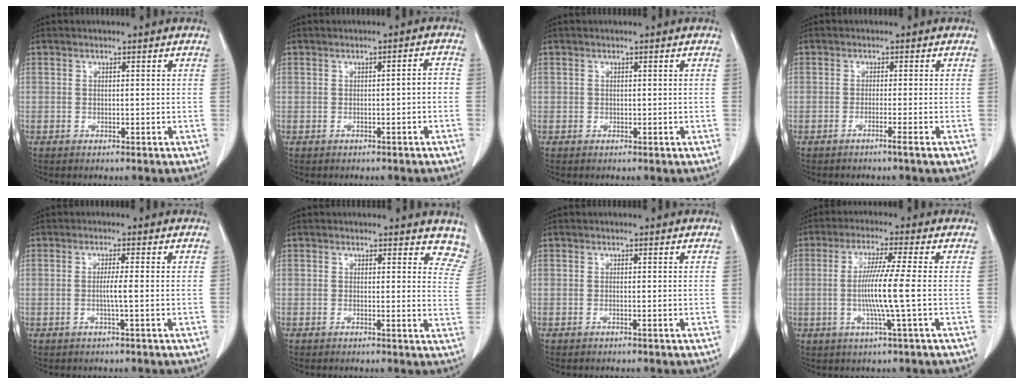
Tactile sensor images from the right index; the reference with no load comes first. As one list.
[{"total": 1.8, "force": [-0.6, 0.1, 1.7], "torque": [-0.018, 0.007, -0.010]}, {"total": 0.0}, {"total": 2.7, "force": [-1.8, -0.8, 1.9], "torque": [-0.024, -0.001, -0.026]}, {"total": 2.2, "force": [-0.4, -0.6, 2.1], "torque": [-0.038, -0.001, -0.012]}, {"total": 6.2, "force": [5.5, 2.1, 1.9], "torque": [0.009, -0.012, 0.030]}, {"total": 0.0}, {"total": 7.8, "force": [-0.8, -1.5, 7.7], "torque": [-0.148, -0.007, -0.018]}]